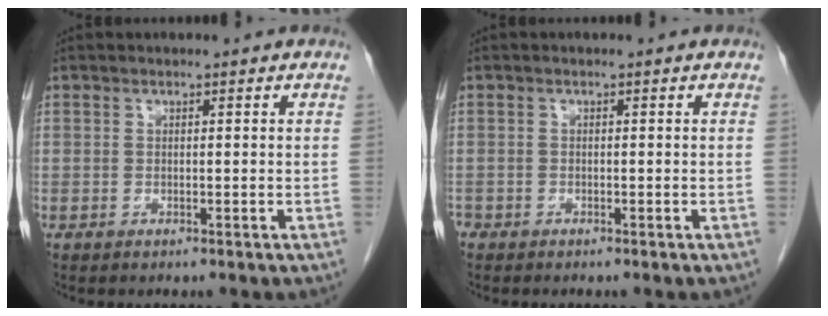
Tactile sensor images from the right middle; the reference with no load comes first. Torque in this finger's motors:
{"motor_torque": [0.08, -0.29, 0.05, -0.01]}